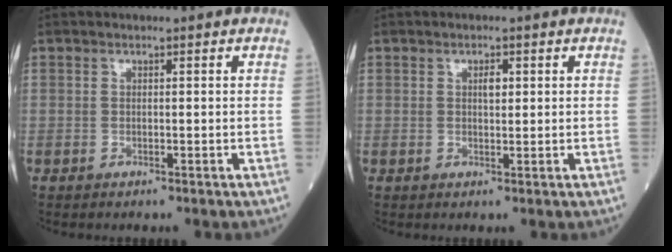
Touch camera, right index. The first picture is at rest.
{"total": 1.5, "force": [0.6, 0.6, 1.2], "torque": [-0.021, 0.001, 0.011]}